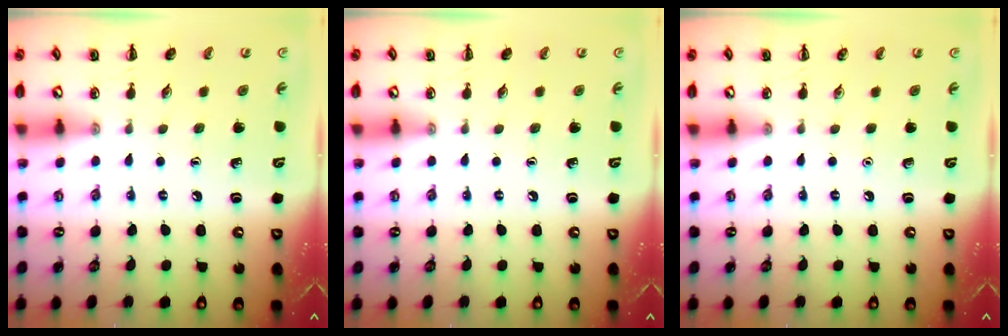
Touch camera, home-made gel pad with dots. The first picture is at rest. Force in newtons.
{"total": 0.0}
{"total": 0.0}